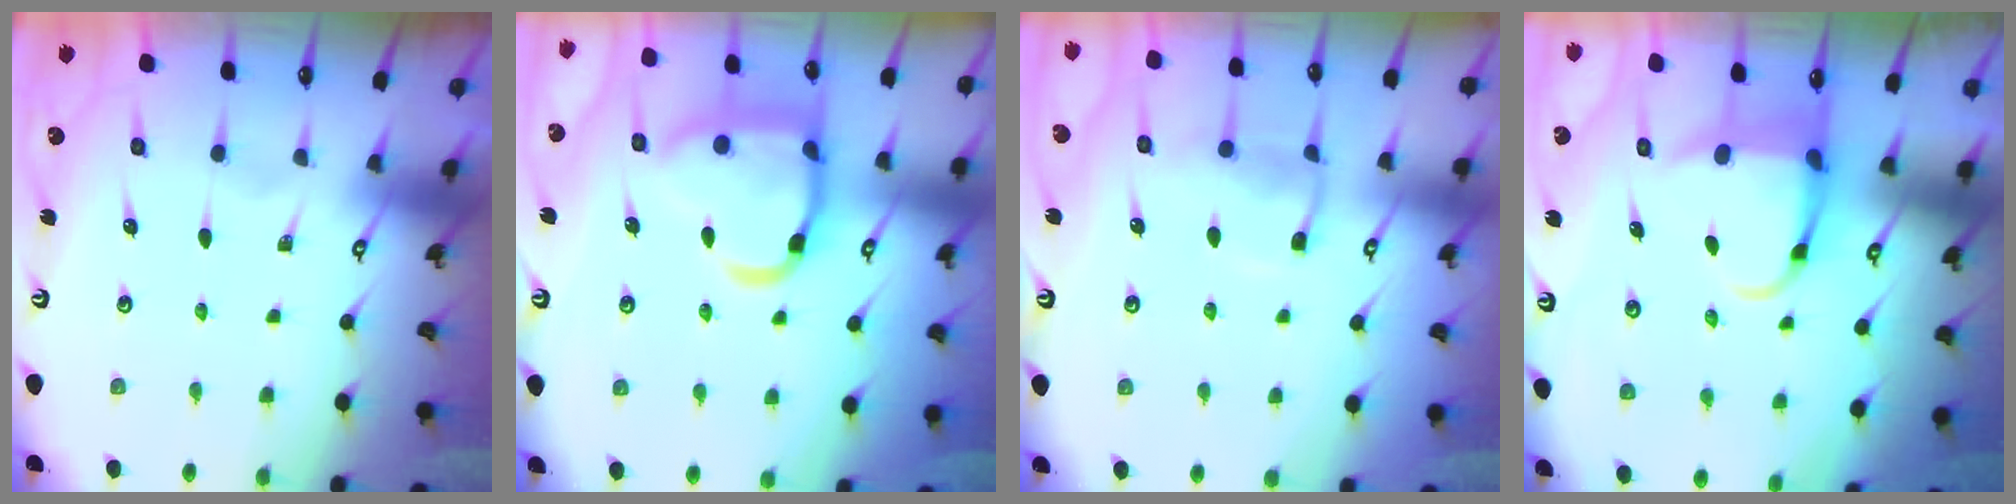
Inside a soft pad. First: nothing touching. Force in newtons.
{"total": 18.5, "press": 18.5, "slide": 1.7}
{"total": 9.7, "press": 9.7, "slide": 1.0}
{"total": 5.2, "press": 5.1, "slide": 1.0}